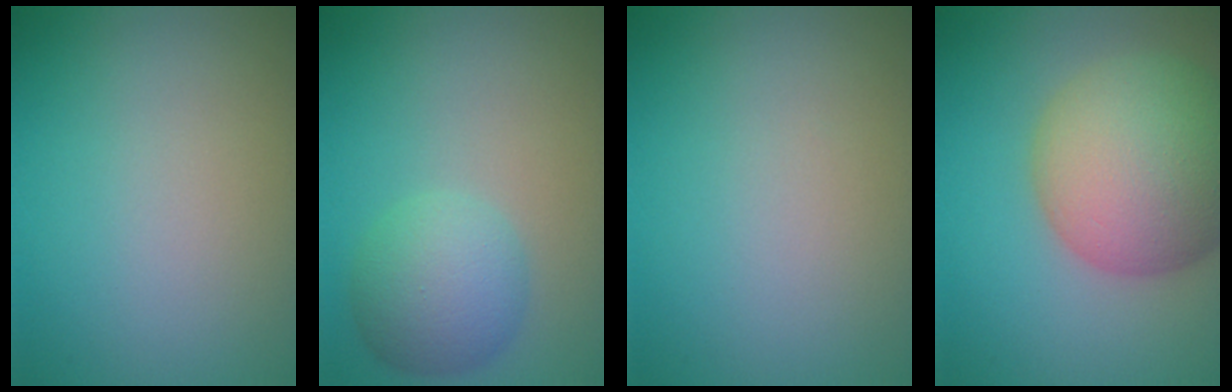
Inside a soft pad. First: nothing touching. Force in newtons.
{"total": 4.4, "press": 4.4, "slide": 0.1}
{"total": 0.0}
{"total": 11.4, "press": 11.4, "slide": 0.8}